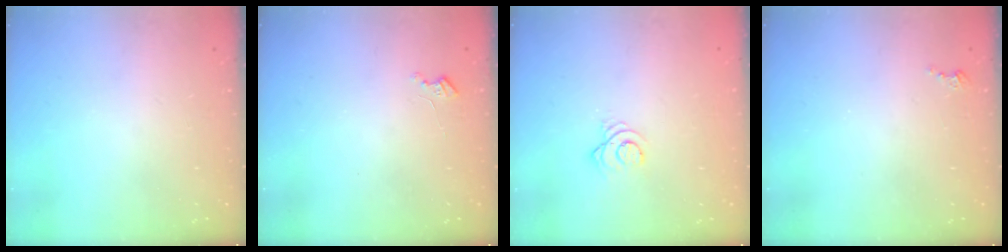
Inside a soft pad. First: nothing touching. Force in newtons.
{"total": 2.7, "press": 2.7, "slide": 0.3}
{"total": 3.1, "press": 3.1, "slide": 0.3}
{"total": 2.3, "press": 2.3, "slide": 0.3}